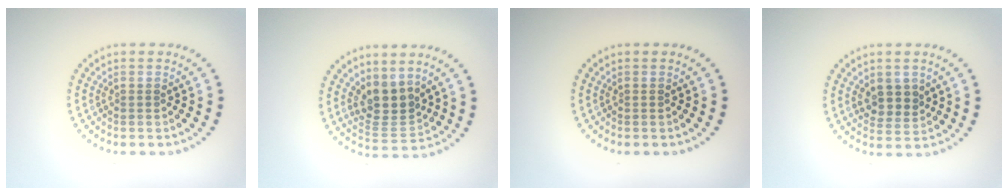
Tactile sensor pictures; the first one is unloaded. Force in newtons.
{"total": 3.6, "press": 2.9, "slide": 2.1}
{"total": 0.0}
{"total": 2.7, "press": 2.5, "slide": 1.1}